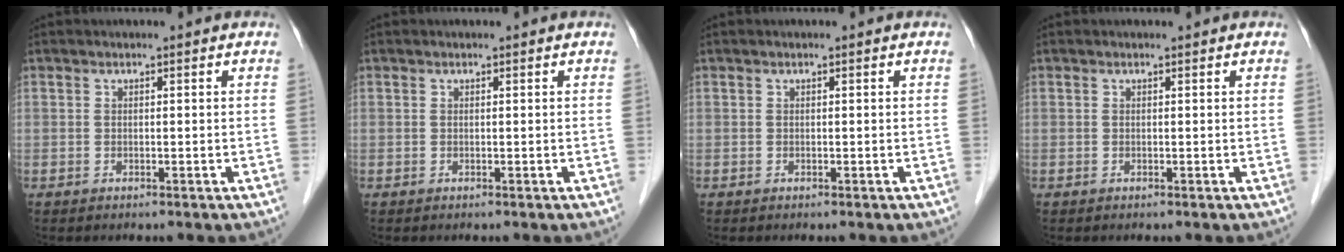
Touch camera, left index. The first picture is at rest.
{"total": 0.0}
{"total": 0.0}
{"total": 0.0}